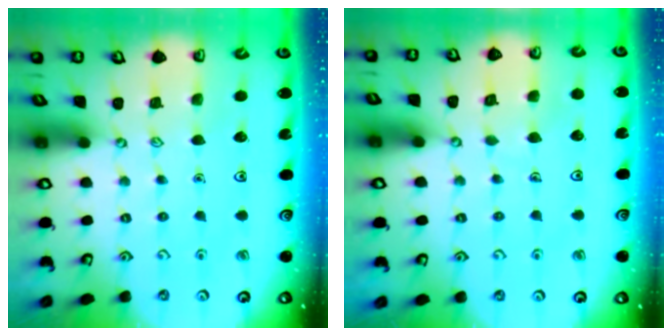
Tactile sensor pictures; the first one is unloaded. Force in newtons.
{"total": 2.9, "press": 2.9, "slide": 0.2}